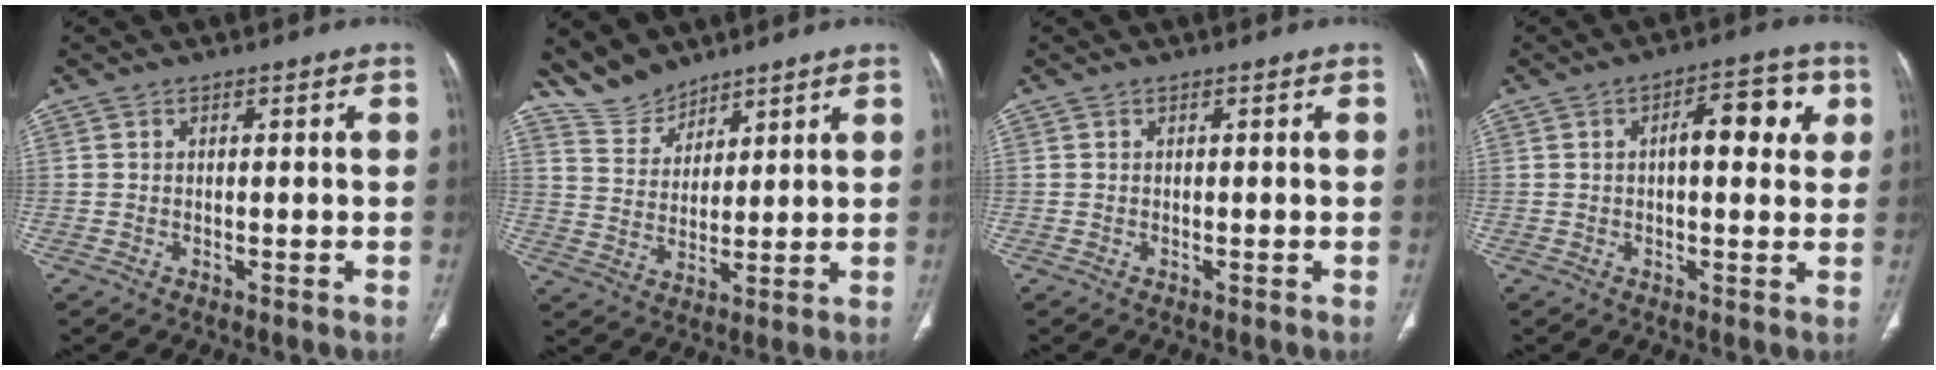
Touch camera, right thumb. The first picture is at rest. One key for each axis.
{"total": 6.8, "fx": 6.2, "fy": 2.6, "fz": 0.5, "tx": 0.008, "ty": -0.040, "tz": 0.134}
{"total": 0.0}
{"total": 8.8, "fx": 2.0, "fy": 4.1, "fz": 7.6, "tx": -0.073, "ty": 0.012, "tz": 0.020}